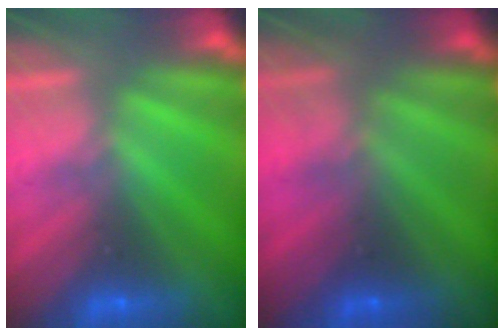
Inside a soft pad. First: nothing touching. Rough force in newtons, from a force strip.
{"total": 2.9}